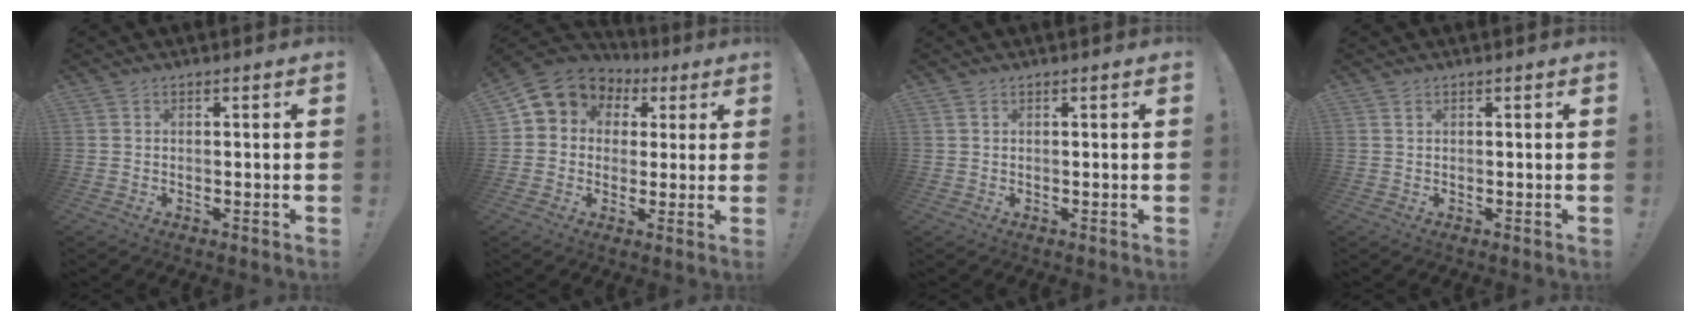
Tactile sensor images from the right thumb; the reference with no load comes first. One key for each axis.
{"total": 8.0, "fx": 2.3, "fy": 7.2, "fz": 2.5, "tx": -0.036, "ty": -0.014, "tz": 0.047}
{"total": 0.9, "fx": 0.5, "fy": 0.5, "fz": 0.5, "tx": -0.003, "ty": -0.002, "tz": 0.009}
{"total": 0.7, "fx": 0.4, "fy": 0.4, "fz": 0.4, "tx": -0.002, "ty": -0.002, "tz": 0.006}